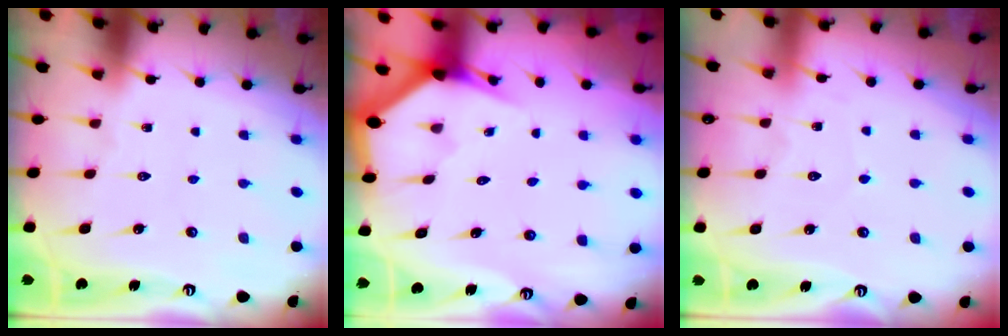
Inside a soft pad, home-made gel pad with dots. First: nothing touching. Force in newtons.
{"total": 2.8, "press": 2.8, "slide": 0.2}
{"total": 4.5, "press": 4.4, "slide": 0.7}